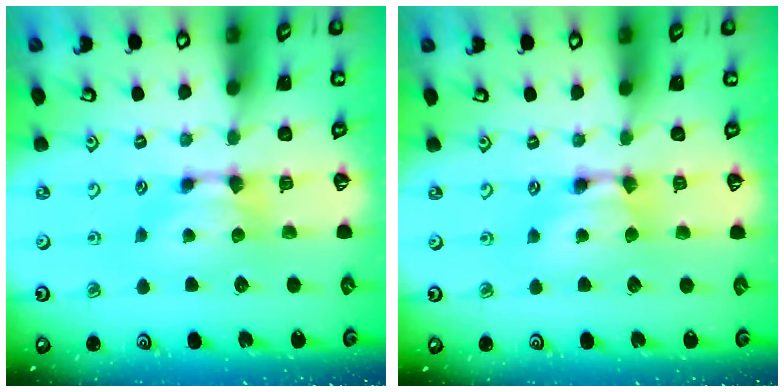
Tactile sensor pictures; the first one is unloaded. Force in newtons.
{"total": 1.6, "press": 1.6, "slide": 0.1}